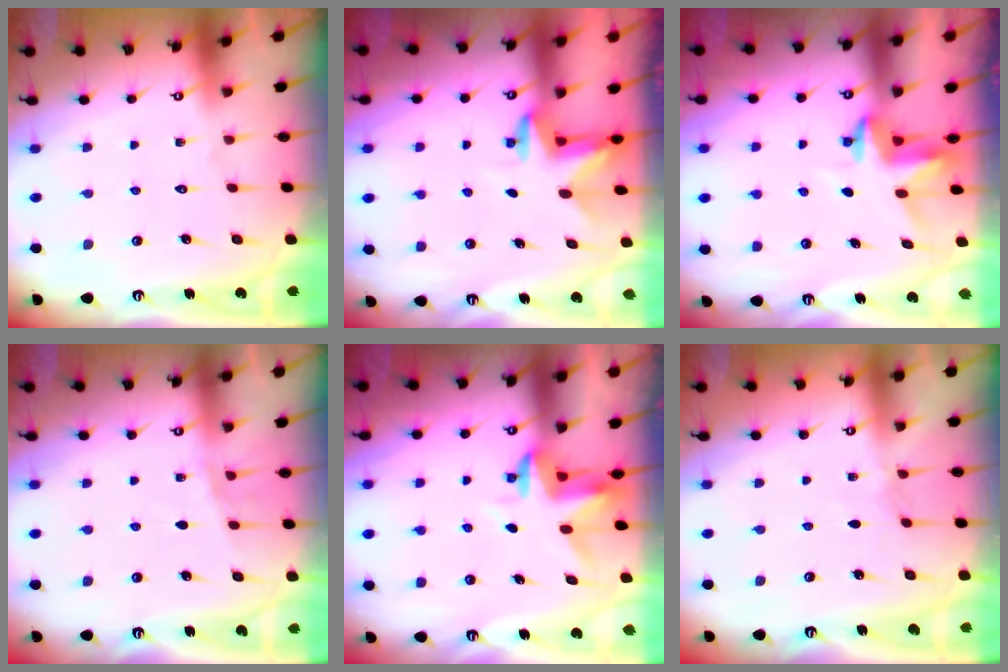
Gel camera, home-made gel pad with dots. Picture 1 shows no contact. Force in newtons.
{"total": 2.9, "press": 2.9, "slide": 0.7}
{"total": 3.8, "press": 3.8, "slide": 0.3}
{"total": 4.7, "press": 4.5, "slide": 1.4}
{"total": 3.4, "press": 3.4, "slide": 0.2}
{"total": 2.8, "press": 2.8, "slide": 0.4}